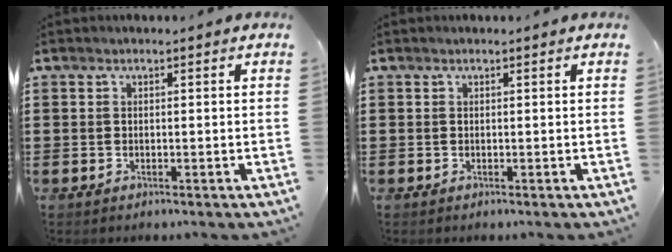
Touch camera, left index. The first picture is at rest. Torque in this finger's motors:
{"motor_torque": [-0.01, 0.01, 0.00, 0.00]}